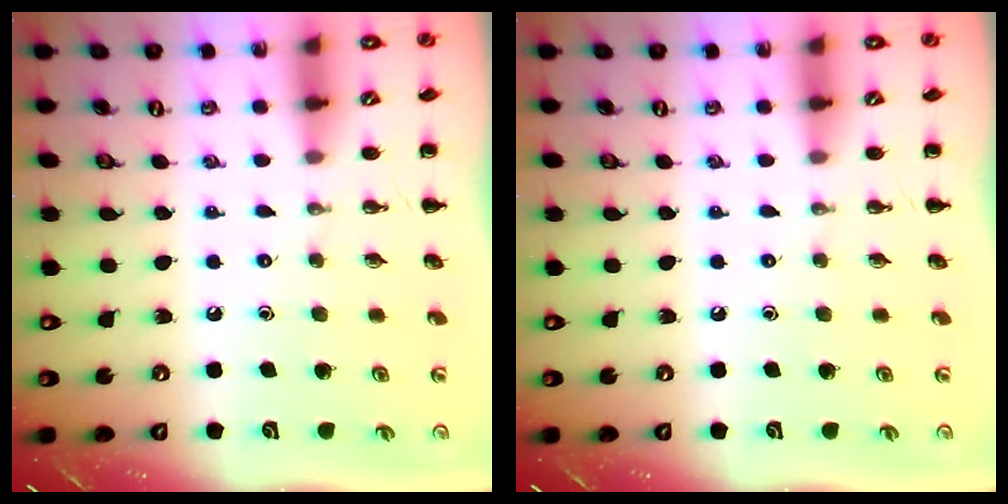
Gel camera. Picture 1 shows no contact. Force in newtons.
{"total": 0.0}